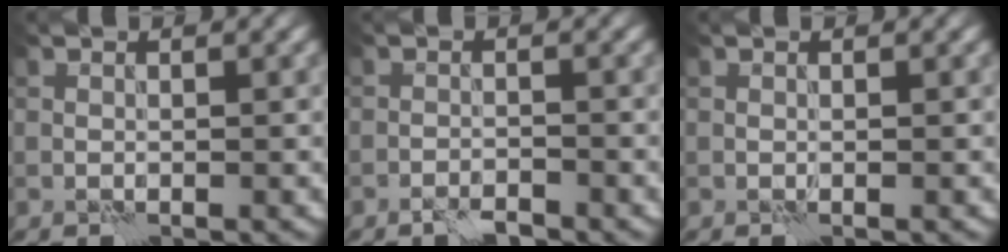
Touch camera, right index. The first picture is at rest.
{"total": 1.7, "force": [-1.4, 0.4, 0.8], "torque": [-0.015, 0.005, -0.029]}
{"total": 0.0}